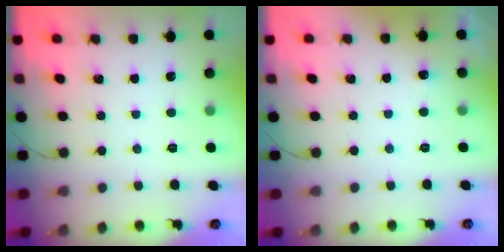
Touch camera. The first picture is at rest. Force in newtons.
{"total": 2.9, "press": 2.7, "slide": 1.2}